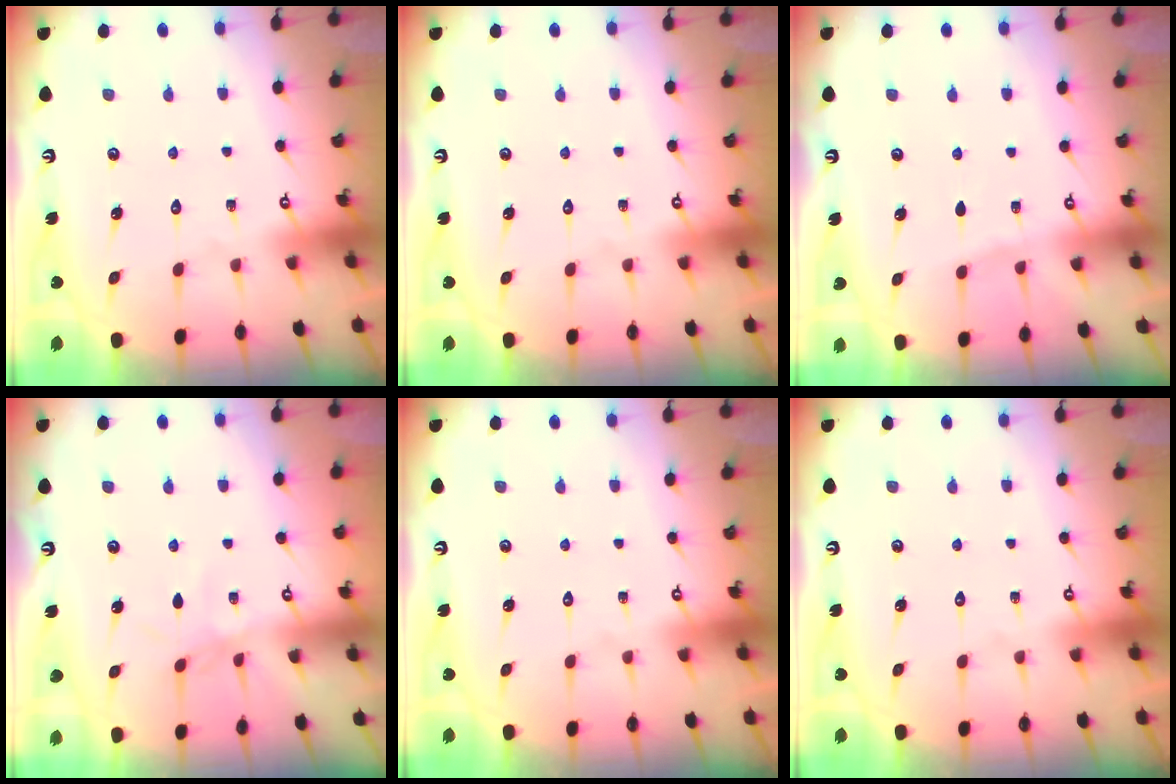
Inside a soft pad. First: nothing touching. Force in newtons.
{"total": 0.0}
{"total": 2.2, "press": 2.2, "slide": 0.4}
{"total": 2.2, "press": 2.1, "slide": 0.5}
{"total": 0.0}
{"total": 0.0}